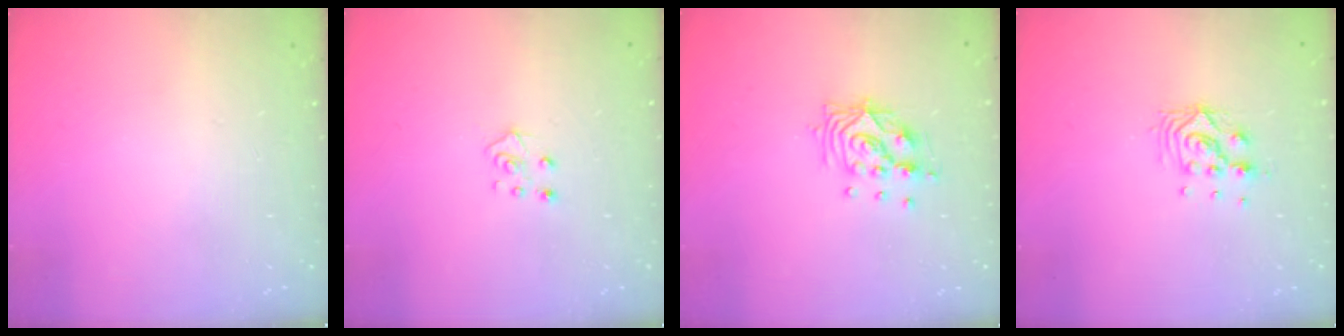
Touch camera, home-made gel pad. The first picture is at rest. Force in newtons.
{"total": 4.8, "press": 4.8, "slide": 0.4}
{"total": 10.6, "press": 10.5, "slide": 0.8}
{"total": 8.6, "press": 8.6, "slide": 0.7}